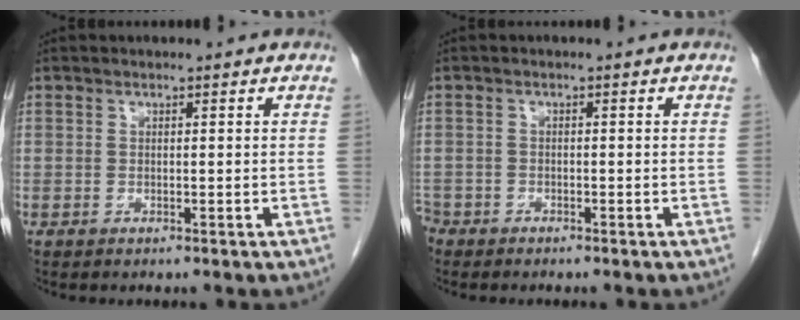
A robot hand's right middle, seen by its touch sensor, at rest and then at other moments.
{"total": 2.7, "force": [-2.2, 1.6, 0.4], "torque": [-0.014, 0.000, -0.044]}